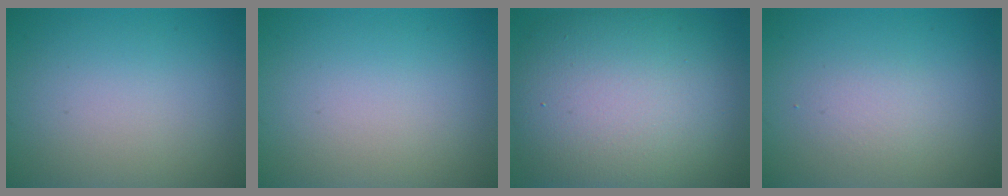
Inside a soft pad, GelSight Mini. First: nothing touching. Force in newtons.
{"total": 0.0}
{"total": 13.7, "press": 13.6, "slide": 1.5}
{"total": 1.4, "press": 1.4, "slide": 0.0}